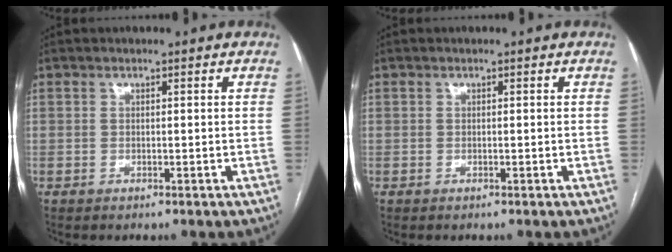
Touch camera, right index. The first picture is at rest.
{"total": 0.0}